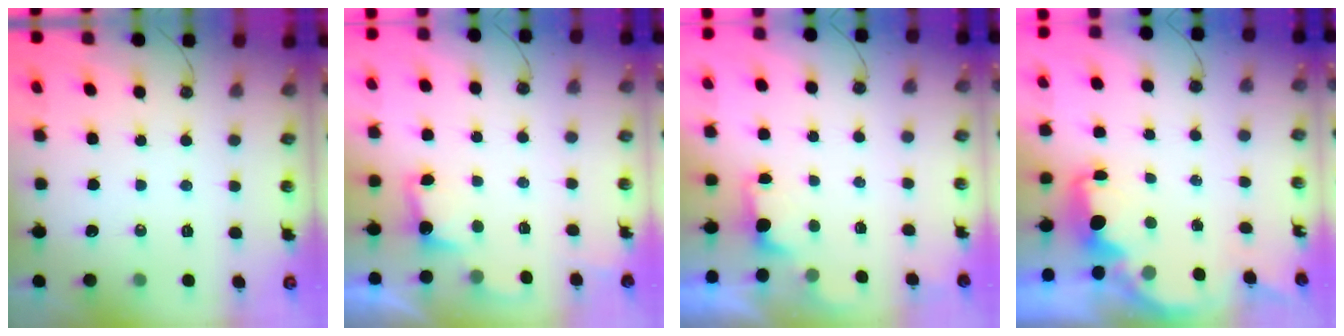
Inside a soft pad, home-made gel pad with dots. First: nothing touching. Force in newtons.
{"total": 2.0, "press": 1.7, "slide": 0.9}
{"total": 0.9, "press": 0.6, "slide": 0.8}
{"total": 3.8, "press": 3.8, "slide": 0.5}